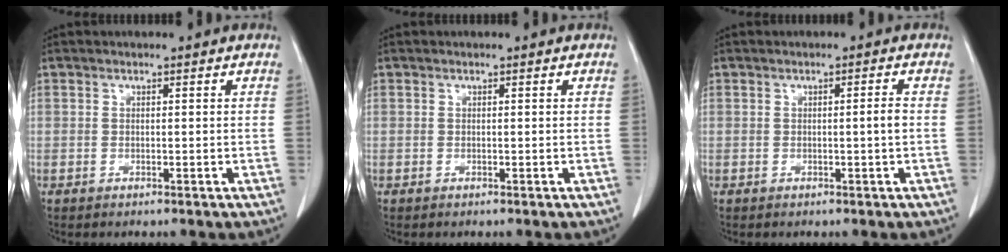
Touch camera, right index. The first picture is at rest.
{"total": 0.0}
{"total": 1.5, "force": [-0.3, -0.3, 1.4], "torque": [-0.021, -0.001, -0.004]}